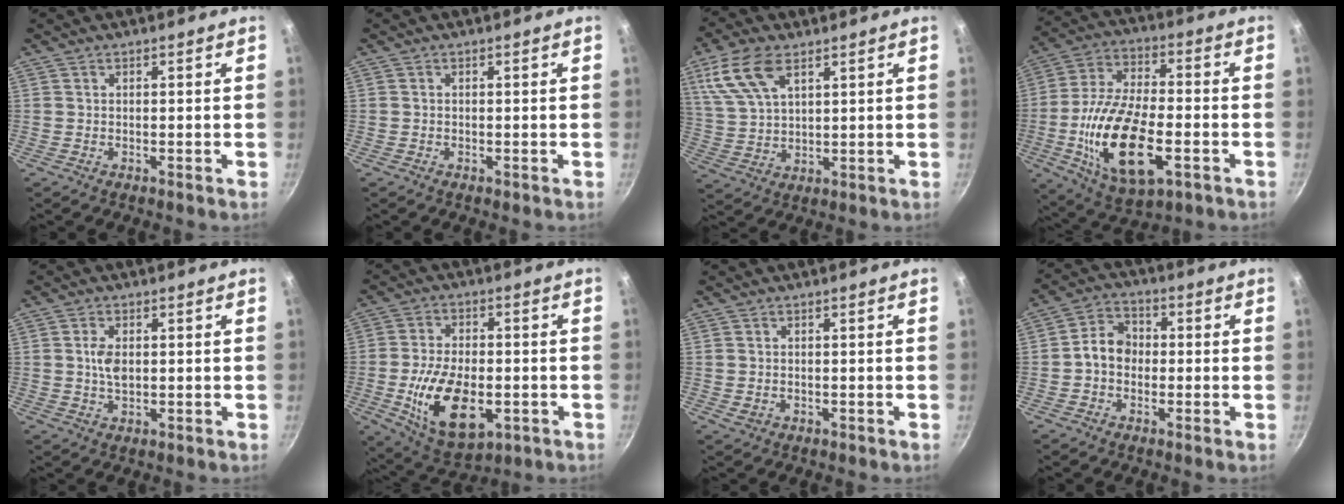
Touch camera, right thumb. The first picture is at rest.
{"total": 0.0}
{"total": 11.5, "force": [5.8, 5.8, 8.1], "torque": [-0.158, -0.009, 0.122]}
{"total": 21.1, "force": [-5.5, 10.1, 17.7], "torque": [-0.330, 0.016, -0.097]}
{"total": 4.0, "force": [0.5, 2.3, 3.2], "torque": [-0.053, -0.001, 0.008]}
{"total": 16.1, "force": [-3.9, 8.8, 12.9], "torque": [-0.217, 0.003, -0.055]}
{"total": 1.3, "force": [-0.1, 1.0, 0.9], "torque": [-0.013, -0.001, 0.001]}
{"total": 6.4, "force": [-0.6, 5.1, 3.7], "torque": [-0.036, 0.022, -0.026]}